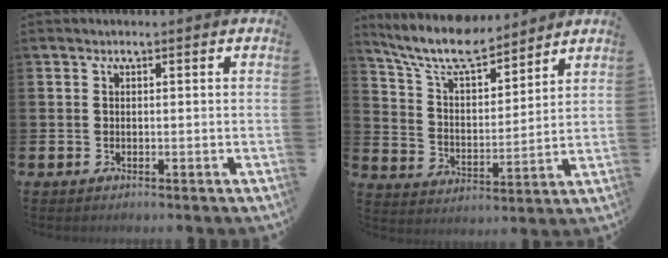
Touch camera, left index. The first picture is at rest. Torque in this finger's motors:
{"motor_torque": [1.04, -0.93, 0.64, 0.21]}